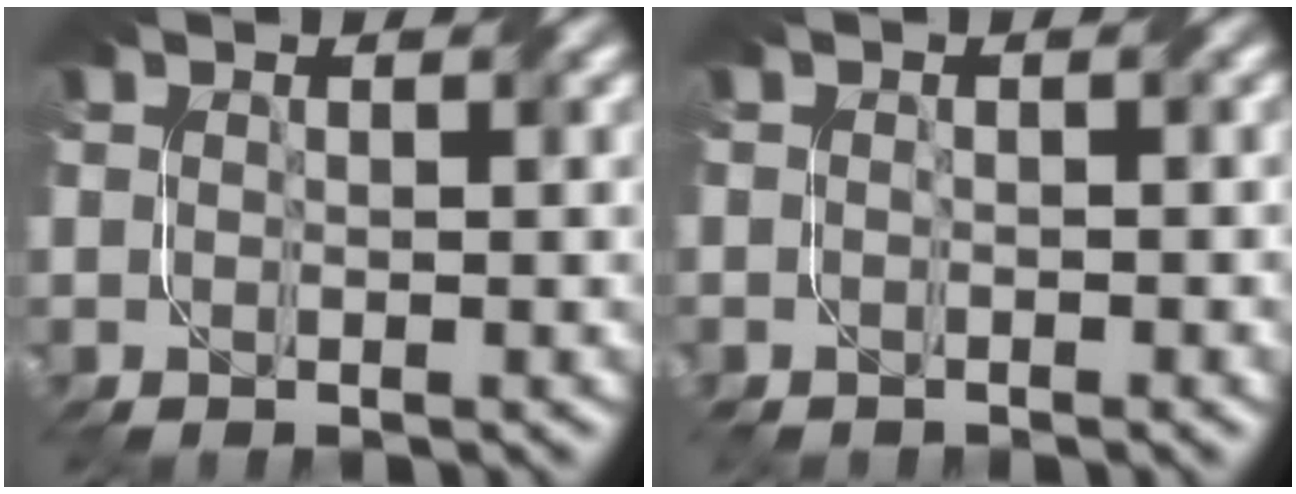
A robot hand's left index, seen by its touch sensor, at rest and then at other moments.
{"total": 1.9, "force": [-1.8, -0.4, -0.6], "torque": [0.009, -0.002, -0.010]}